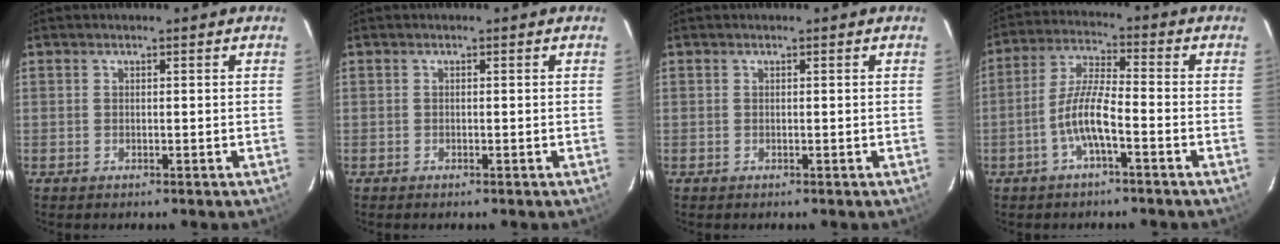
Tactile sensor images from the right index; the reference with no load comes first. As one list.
[{"total": 0.0}, {"total": 0.0}, {"total": 7.1, "force": [-3.2, 1.0, 6.2], "torque": [-0.135, 0.009, -0.061]}]